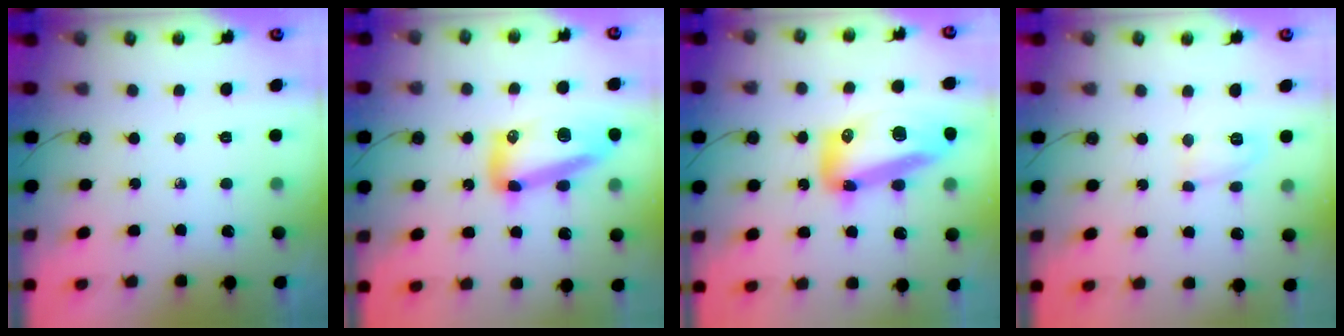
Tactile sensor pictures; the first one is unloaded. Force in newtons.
{"total": 14.7, "press": 14.7, "slide": 1.3}
{"total": 18.3, "press": 18.3, "slide": 1.5}
{"total": 5.2, "press": 5.2, "slide": 0.8}